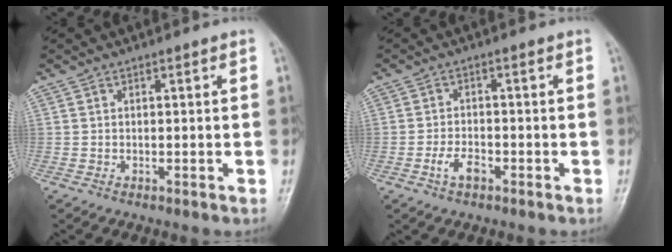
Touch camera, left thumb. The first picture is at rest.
{"total": 3.4, "force": [-1.7, 1.8, 2.3], "torque": [-0.045, 0.012, -0.033]}